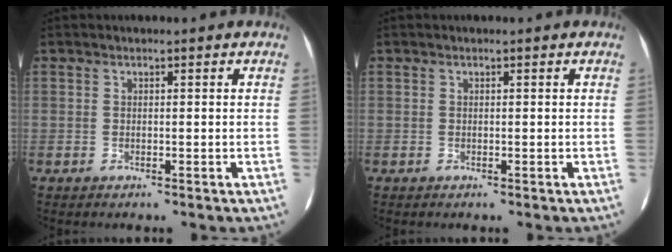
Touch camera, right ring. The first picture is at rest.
{"total": 0.0}